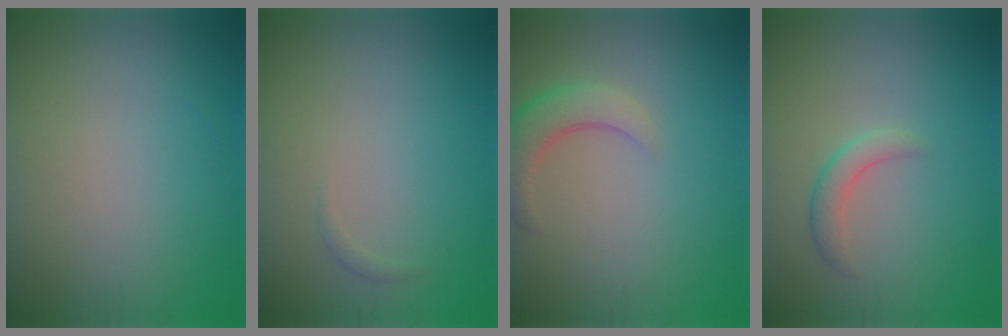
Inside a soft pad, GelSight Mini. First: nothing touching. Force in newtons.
{"total": 0.5, "press": 0.5, "slide": 0.0}
{"total": 3.4, "press": 3.4, "slide": 0.4}
{"total": 1.9, "press": 1.9, "slide": 0.1}